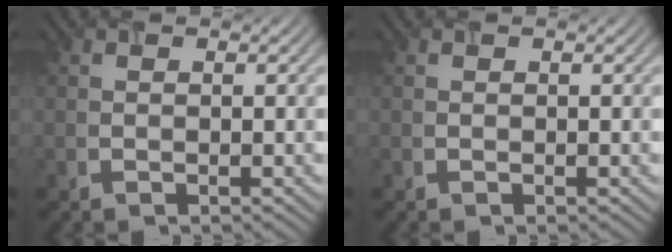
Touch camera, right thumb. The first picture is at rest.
{"total": 0.0}